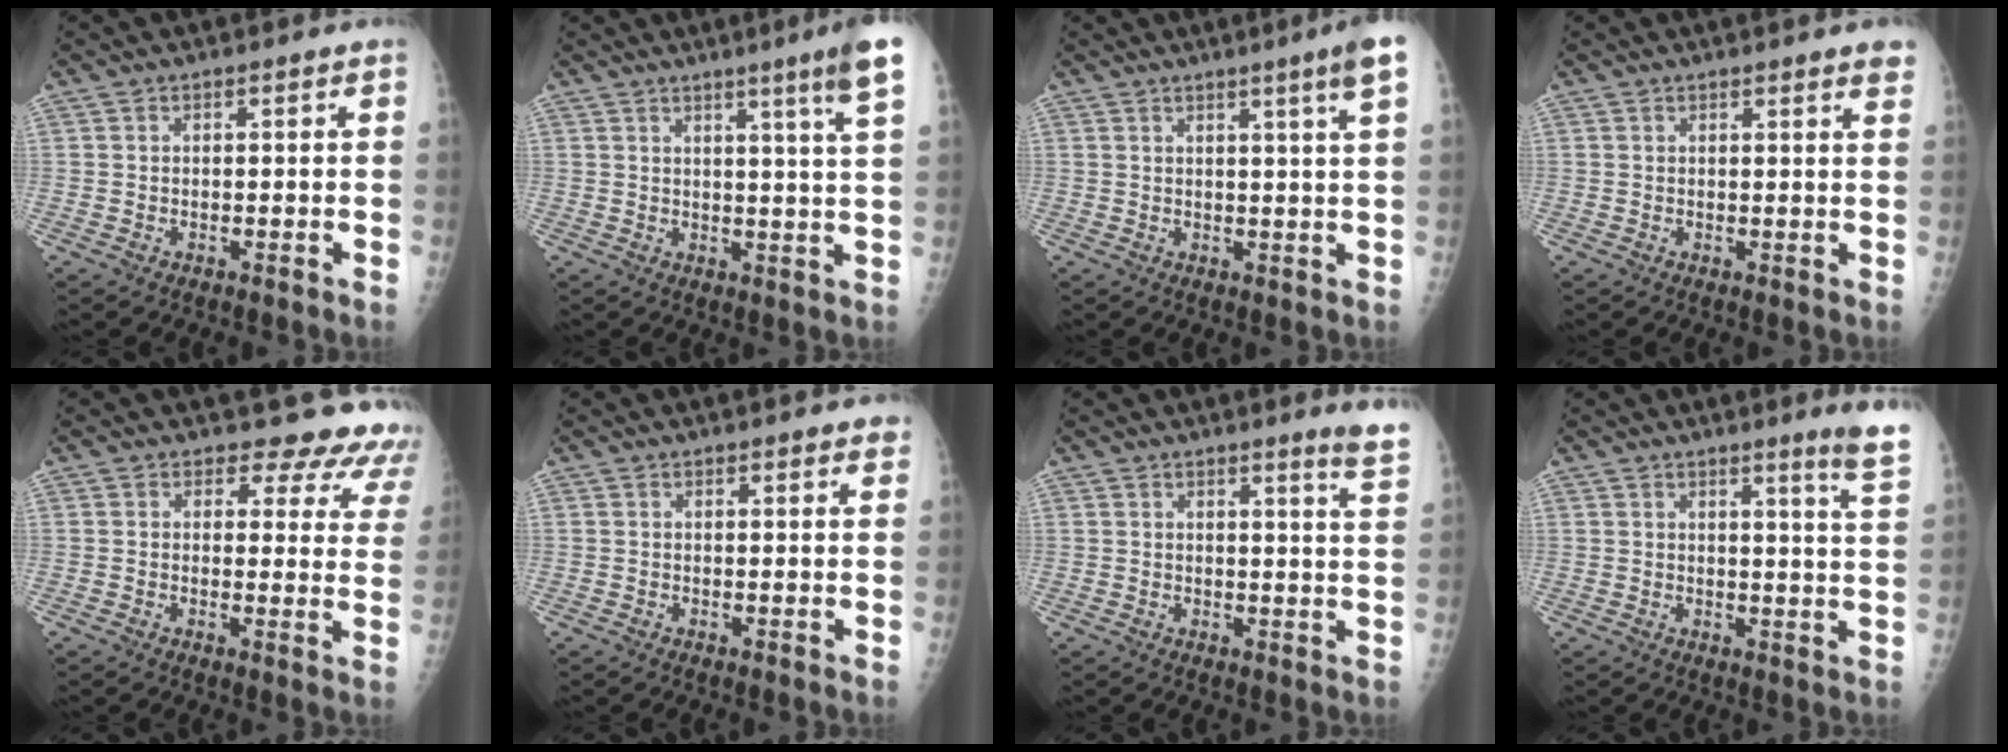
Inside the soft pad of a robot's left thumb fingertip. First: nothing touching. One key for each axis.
{"total": 8.9, "fx": 5.2, "fy": -1.1, "fz": 7.1, "tx": -0.098, "ty": -0.027, "tz": 0.062}
{"total": 6.3, "fx": 3.3, "fy": -1.1, "fz": 5.2, "tx": -0.074, "ty": -0.016, "tz": 0.044}
{"total": 3.2, "fx": 2.5, "fy": 0.0, "fz": 2.0, "tx": -0.024, "ty": -0.009, "tz": 0.025}
{"total": 12.2, "fx": 11.1, "fy": 4.7, "fz": 1.1, "tx": 0.039, "ty": -0.084, "tz": 0.093}
{"total": 3.2, "fx": 2.8, "fy": 0.5, "fz": 1.5, "tx": -0.009, "ty": -0.006, "tz": 0.028}
{"total": 5.7, "fx": 4.7, "fy": -0.8, "fz": 3.1, "tx": -0.039, "ty": -0.045, "tz": 0.044}
{"total": 7.0, "fx": 5.4, "fy": -1.0, "fz": 4.4, "tx": -0.053, "ty": -0.053, "tz": 0.056}